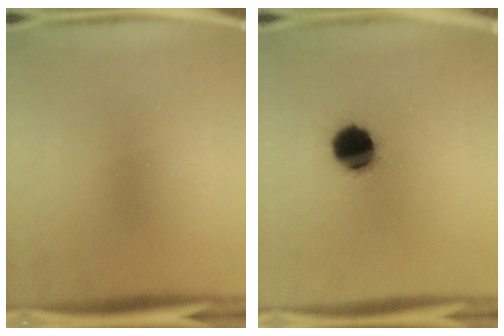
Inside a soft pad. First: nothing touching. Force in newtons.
{"total": 10.8}